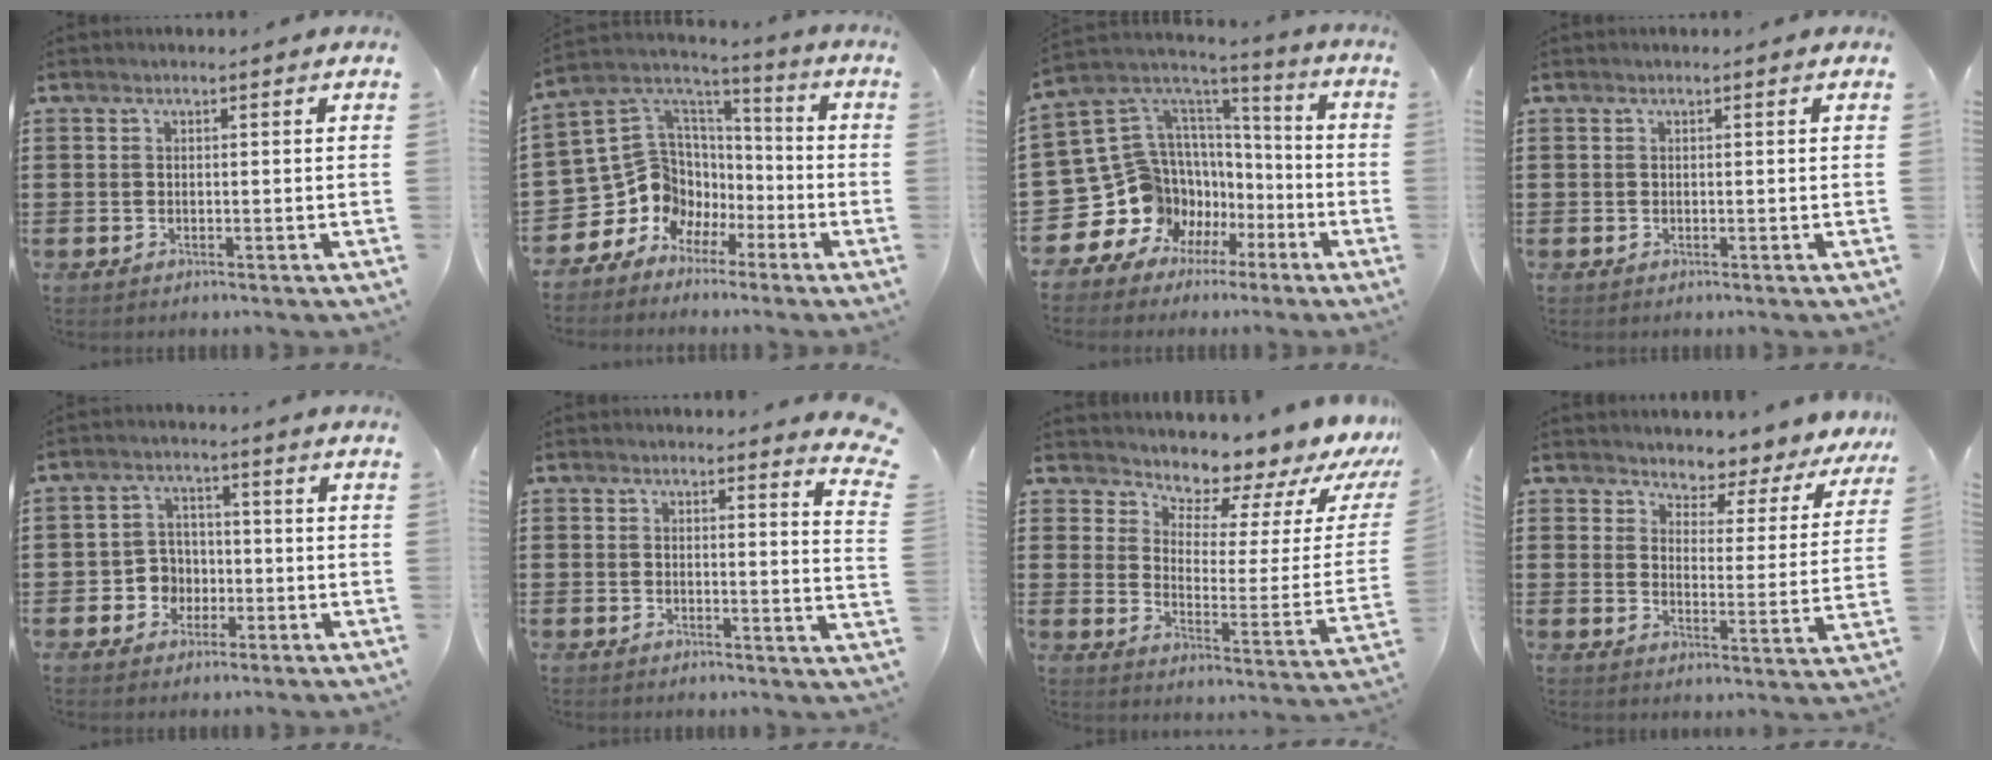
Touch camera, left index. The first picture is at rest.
{"total": 10.2, "force": [-3.0, 9.6, 1.8], "torque": [-0.091, -0.023, -0.047]}
{"total": 13.5, "force": [-4.0, 12.5, 3.0], "torque": [-0.130, -0.041, -0.029]}
{"total": 0.0}
{"total": 4.5, "force": [-1.3, 4.0, 1.4], "torque": [-0.039, 0.010, -0.026]}
{"total": 2.9, "force": [2.7, -0.2, 0.9], "torque": [-0.020, -0.011, 0.050]}
{"total": 6.4, "force": [6.1, 1.8, 0.6], "torque": [-0.026, -0.066, 0.099]}
{"total": 3.4, "force": [3.3, 0.8, -0.1], "torque": [-0.026, -0.029, 0.050]}